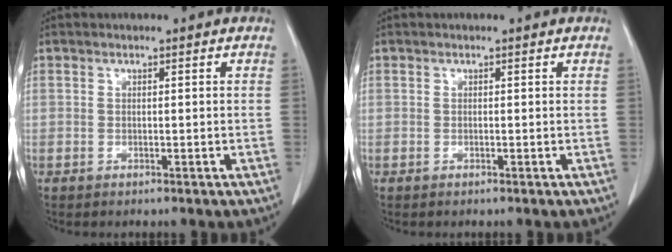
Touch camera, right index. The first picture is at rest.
{"total": 0.0}